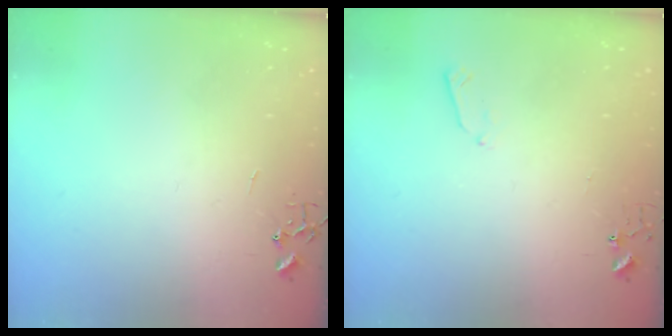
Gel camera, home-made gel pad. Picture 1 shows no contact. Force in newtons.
{"total": 3.7, "press": 3.6, "slide": 0.5}